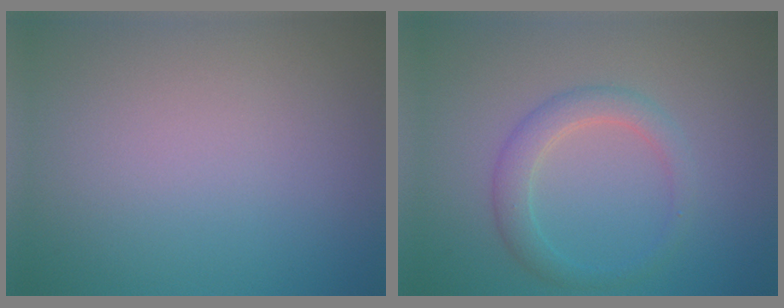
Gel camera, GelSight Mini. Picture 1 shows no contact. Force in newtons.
{"total": 2.7, "press": 2.7, "slide": 0.1}